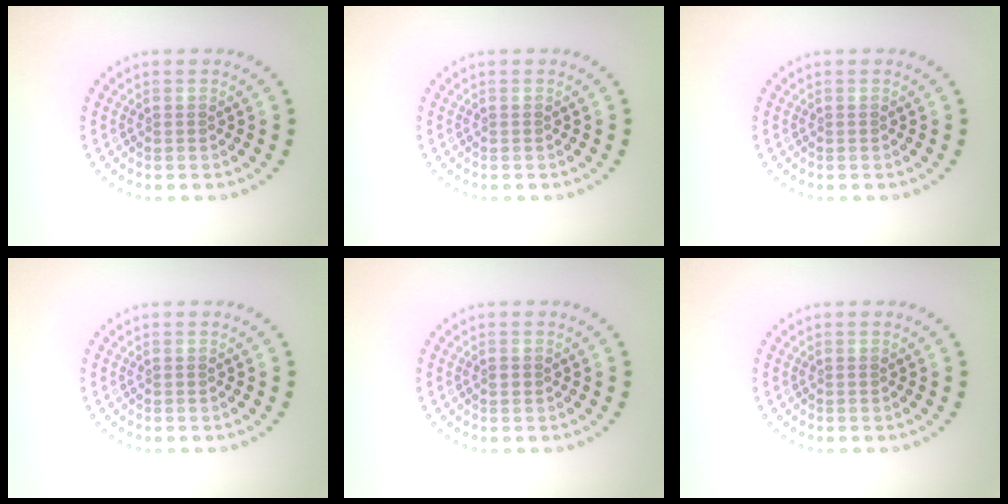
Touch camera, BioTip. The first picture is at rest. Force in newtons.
{"total": 0.0}
{"total": 0.0}
{"total": 0.0}
{"total": 0.7, "press": 0.7, "slide": 0.0}
{"total": 0.0}